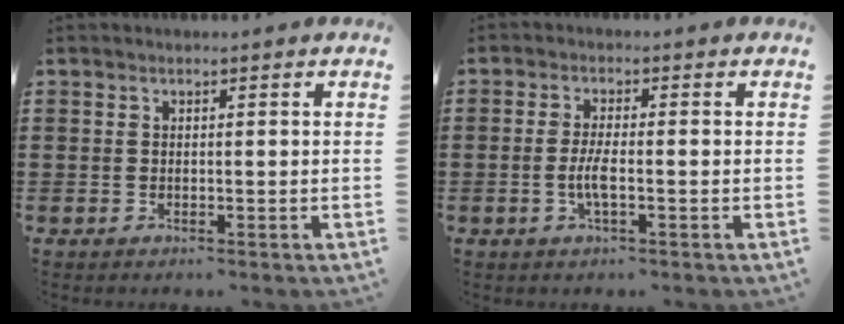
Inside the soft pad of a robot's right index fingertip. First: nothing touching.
{"total": 3.5, "force": [-0.9, 0.6, 3.3], "torque": [-0.073, -0.006, -0.021]}